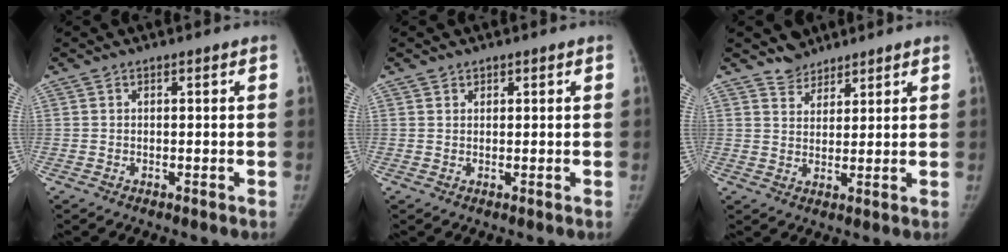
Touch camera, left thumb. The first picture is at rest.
{"total": 0.8, "force": [0.6, 0.5, -0.1], "torque": [0.015, -0.003, 0.004]}
{"total": 4.0, "force": [3.5, 2.1, -0.2], "torque": [0.029, -0.026, 0.056]}